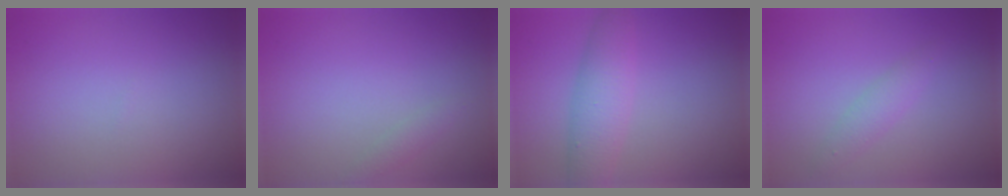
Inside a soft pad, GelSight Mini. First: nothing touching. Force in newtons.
{"total": 0.9, "press": 0.9, "slide": 0.0}
{"total": 3.8, "press": 3.8, "slide": 0.1}
{"total": 1.6, "press": 1.6, "slide": 0.0}